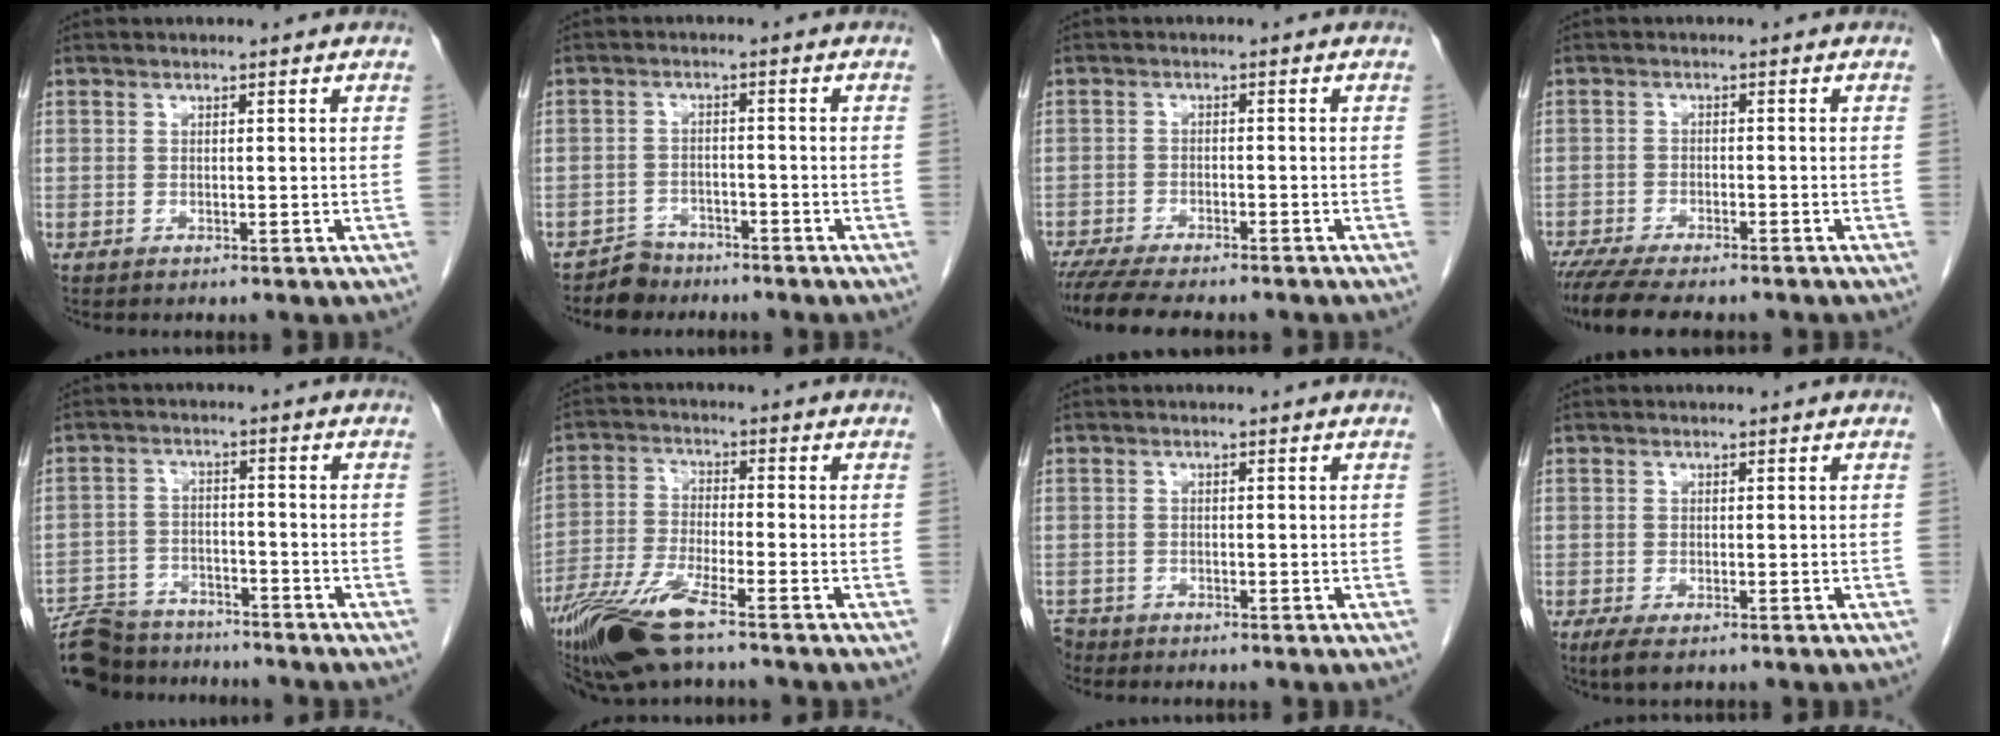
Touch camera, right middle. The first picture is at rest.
{"total": 3.4, "force": [-2.9, 1.8, -0.5], "torque": [0.009, 0.005, -0.048]}
{"total": 11.7, "force": [-10.0, 2.3, 5.5], "torque": [-0.084, -0.011, -0.147]}
{"total": 11.2, "force": [-9.5, 2.3, 5.4], "torque": [-0.084, -0.012, -0.141]}
{"total": 13.5, "force": [-12.1, 4.6, 3.8], "torque": [-0.072, 0.008, -0.184]}
{"total": 10.9, "force": [-7.5, 1.5, 7.7], "torque": [-0.156, -0.025, -0.141]}
{"total": 2.1, "force": [-1.8, 1.0, 0.1], "torque": [-0.003, -0.002, -0.032]}
{"total": 2.4, "force": [-1.4, 0.8, 1.7], "torque": [-0.036, -0.007, -0.020]}